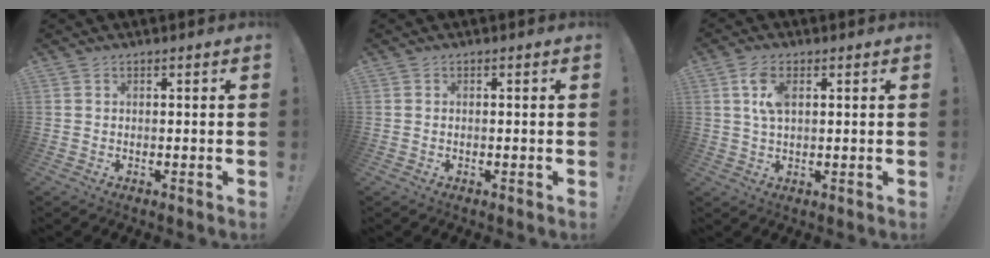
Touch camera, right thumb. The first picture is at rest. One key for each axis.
{"total": 0.0}
{"total": 6.3, "fx": 1.8, "fy": 3.3, "fz": 5.0, "tx": -0.099, "ty": 0.003, "tz": 0.030}